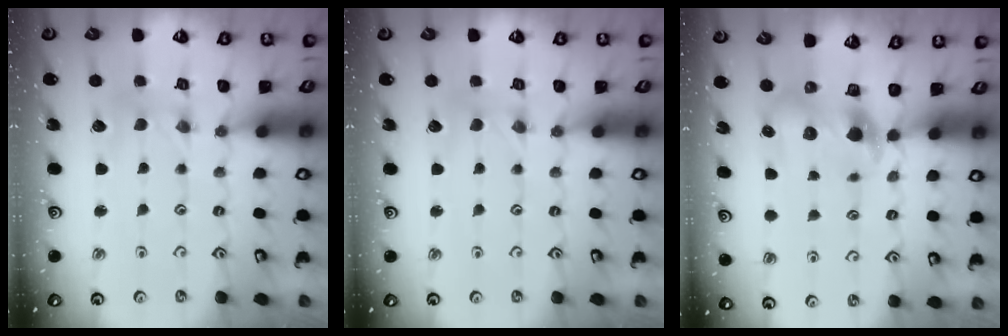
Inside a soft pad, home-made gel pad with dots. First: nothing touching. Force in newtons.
{"total": 1.6, "press": 1.5, "slide": 0.3}
{"total": 5.6, "press": 5.6, "slide": 0.5}